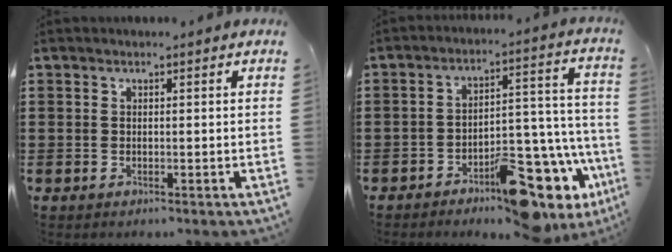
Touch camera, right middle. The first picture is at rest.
{"total": 11.9, "force": [-8.7, 4.2, 6.9], "torque": [-0.072, 0.033, -0.158]}